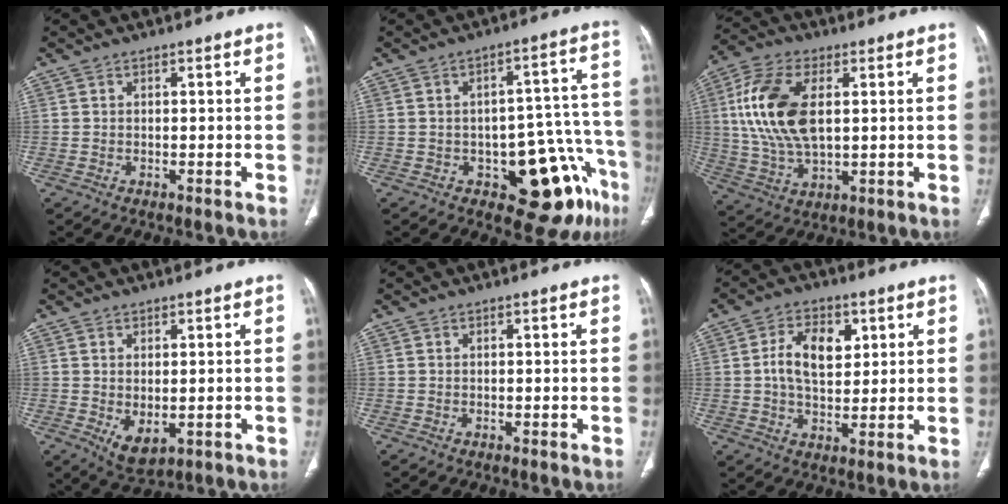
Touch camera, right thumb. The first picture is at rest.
{"total": 14.6, "force": [-7.4, 6.2, 10.9], "torque": [-0.092, 0.062, -0.088]}
{"total": 15.6, "force": [2.8, 8.4, 12.8], "torque": [-0.264, 0.001, 0.056]}
{"total": 5.2, "force": [-0.9, 2.9, 4.3], "torque": [-0.067, -0.010, 0.003]}
{"total": 0.0}
{"total": 9.4, "force": [2.3, 5.9, 6.9], "torque": [-0.095, -0.003, 0.040]}